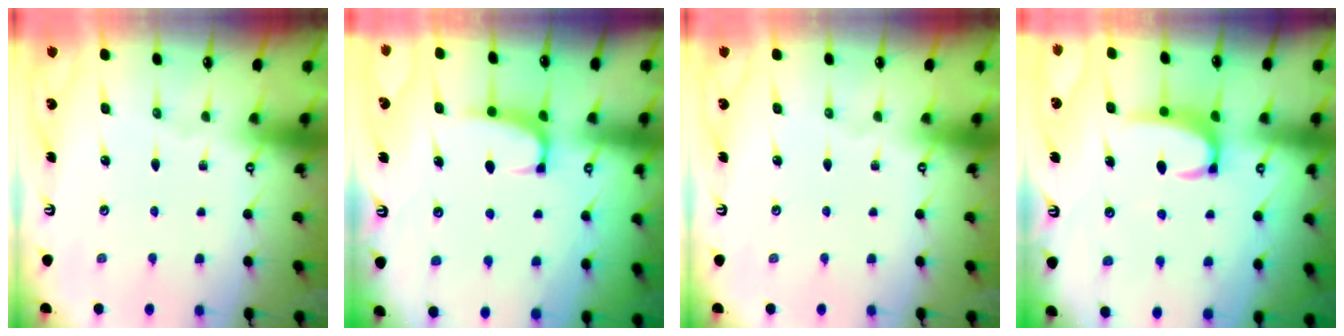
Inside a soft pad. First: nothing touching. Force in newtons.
{"total": 1.0, "press": 0.6, "slide": 0.7}
{"total": 0.0}
{"total": 3.3, "press": 3.3, "slide": 0.6}